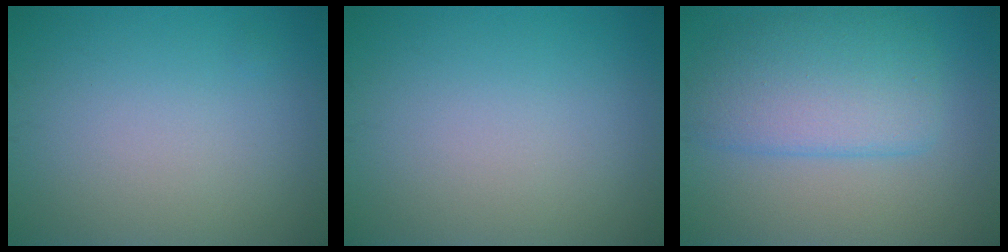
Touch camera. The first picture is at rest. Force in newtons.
{"total": 0.0}
{"total": 6.0, "press": 5.9, "slide": 0.4}